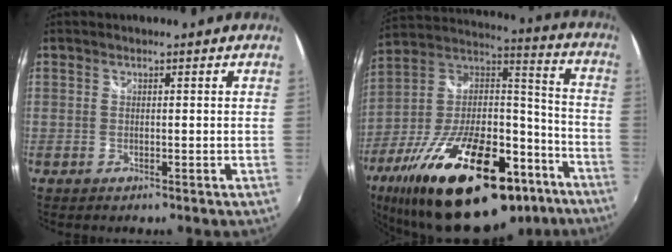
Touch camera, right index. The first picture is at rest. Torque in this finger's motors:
{"motor_torque": [2.14, 0.00, 1.05, 0.20]}